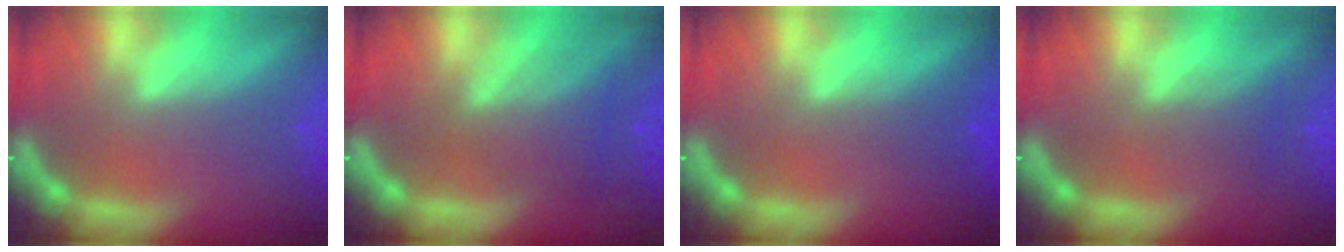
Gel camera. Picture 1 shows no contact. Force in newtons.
{"total": 5.0}
{"total": 1.5}
{"total": 2.0}